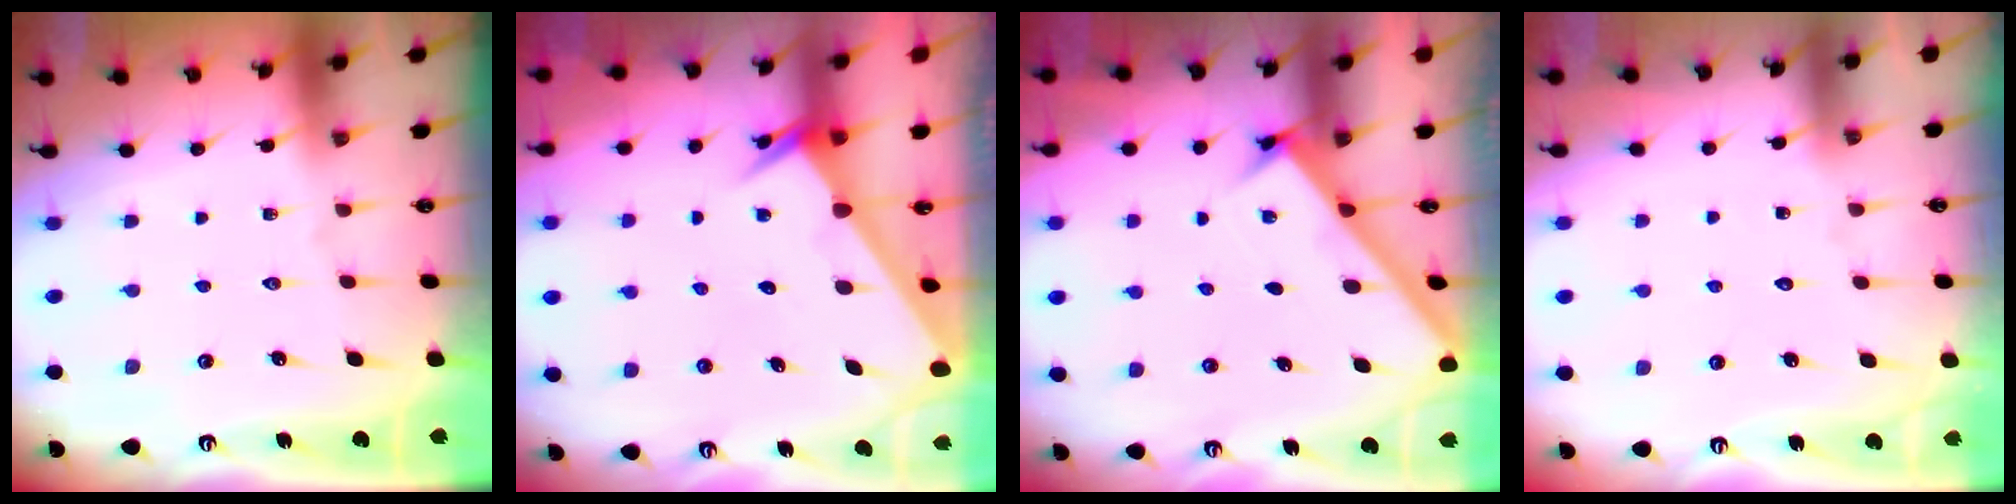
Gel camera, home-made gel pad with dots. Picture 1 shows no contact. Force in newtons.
{"total": 2.5, "press": 2.5, "slide": 0.1}
{"total": 2.8, "press": 2.8, "slide": 0.3}
{"total": 4.7, "press": 4.6, "slide": 0.4}